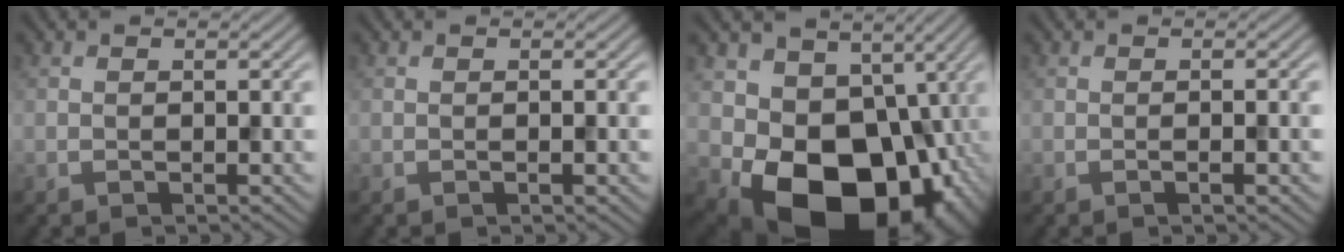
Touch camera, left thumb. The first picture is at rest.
{"total": 0.6, "force": [-0.2, -0.2, 0.5], "torque": [-0.010, -0.001, -0.005]}
{"total": 17.1, "force": [-3.9, 12.6, 10.9], "torque": [-0.167, -0.046, -0.045]}
{"total": 1.5, "force": [-0.7, -0.1, 1.3], "torque": [-0.026, -0.001, -0.013]}